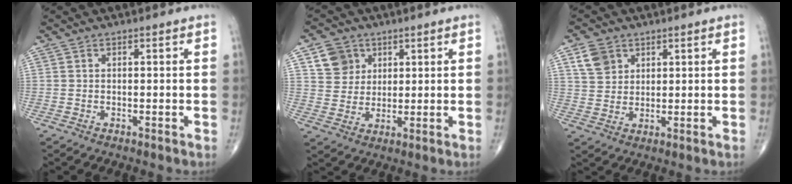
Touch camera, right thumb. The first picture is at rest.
{"total": 6.6, "force": [3.0, 5.7, 1.7], "torque": [-0.006, -0.011, 0.056]}
{"total": 5.6, "force": [2.9, 4.2, 2.2], "torque": [-0.027, -0.009, 0.058]}